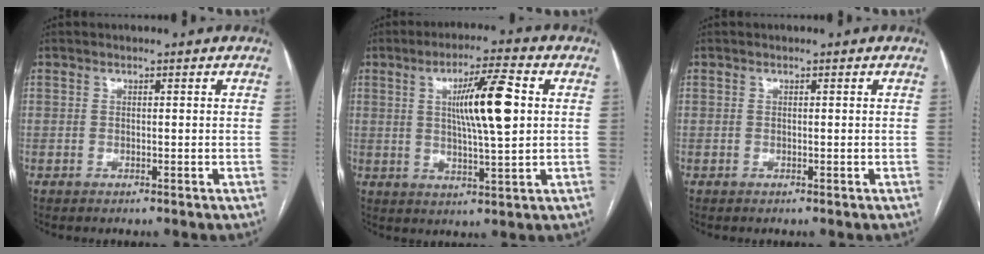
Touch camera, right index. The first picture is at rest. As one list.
[{"total": 10.5, "force": [2.0, 0.8, 10.2], "torque": [-0.174, 0.003, 0.035]}, {"total": 0.0}]